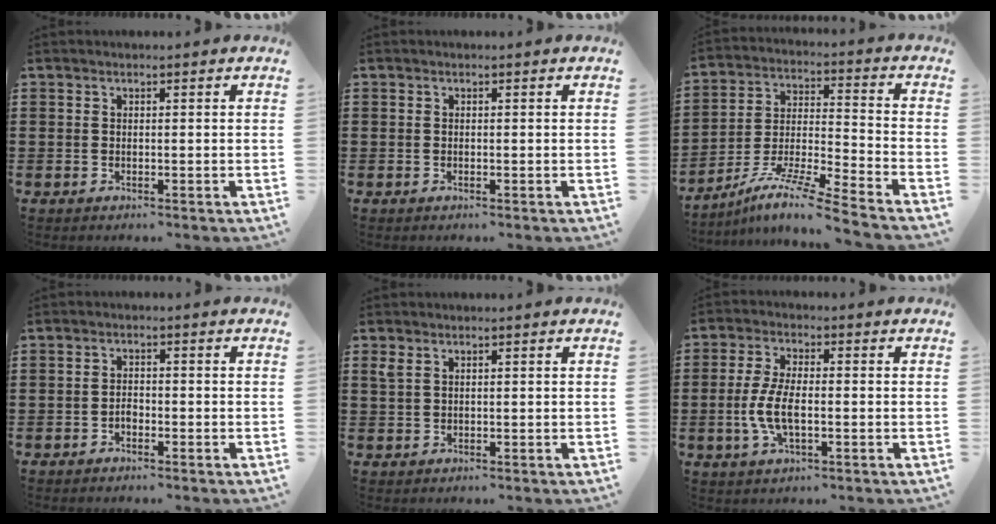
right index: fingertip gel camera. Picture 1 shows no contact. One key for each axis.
{"total": 0.0}
{"total": 9.7, "fx": -8.2, "fy": -0.4, "fz": 5.2, "tx": -0.109, "ty": -0.006, "tz": -0.168}
{"total": 1.5, "fx": -0.8, "fy": 0.9, "fz": 0.9, "tx": -0.020, "ty": 0.000, "tz": -0.016}
{"total": 1.7, "fx": 1.0, "fy": 0.9, "fz": 1.1, "tx": -0.025, "ty": 0.004, "tz": 0.018}
{"total": 6.0, "fx": -1.2, "fy": 2.3, "fz": 5.4, "tx": -0.121, "ty": -0.005, "tz": -0.028}